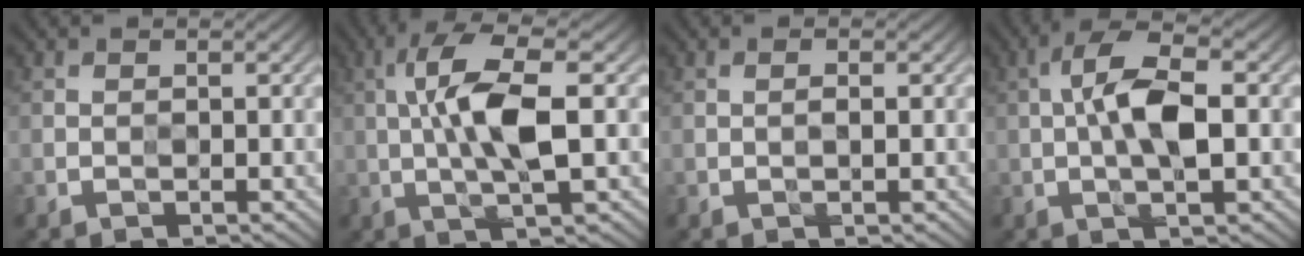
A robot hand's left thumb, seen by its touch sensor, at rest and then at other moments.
{"total": 9.3, "force": [0.7, 2.6, 8.9], "torque": [-0.174, 0.011, 0.009]}
{"total": 1.0, "force": [0.0, 0.2, 0.9], "torque": [-0.016, 0.001, -0.001]}
{"total": 7.9, "force": [0.2, 3.0, 7.4], "torque": [-0.147, 0.015, -0.005]}